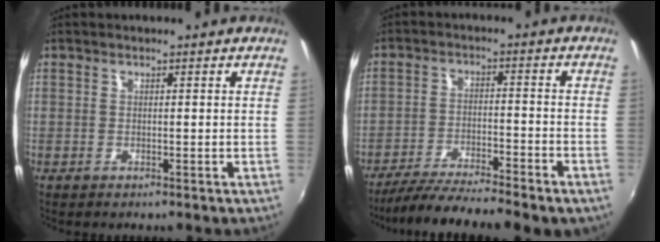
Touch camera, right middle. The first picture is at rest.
{"total": 14.9, "force": [-12.6, 1.1, 7.8], "torque": [-0.148, -0.031, -0.198]}